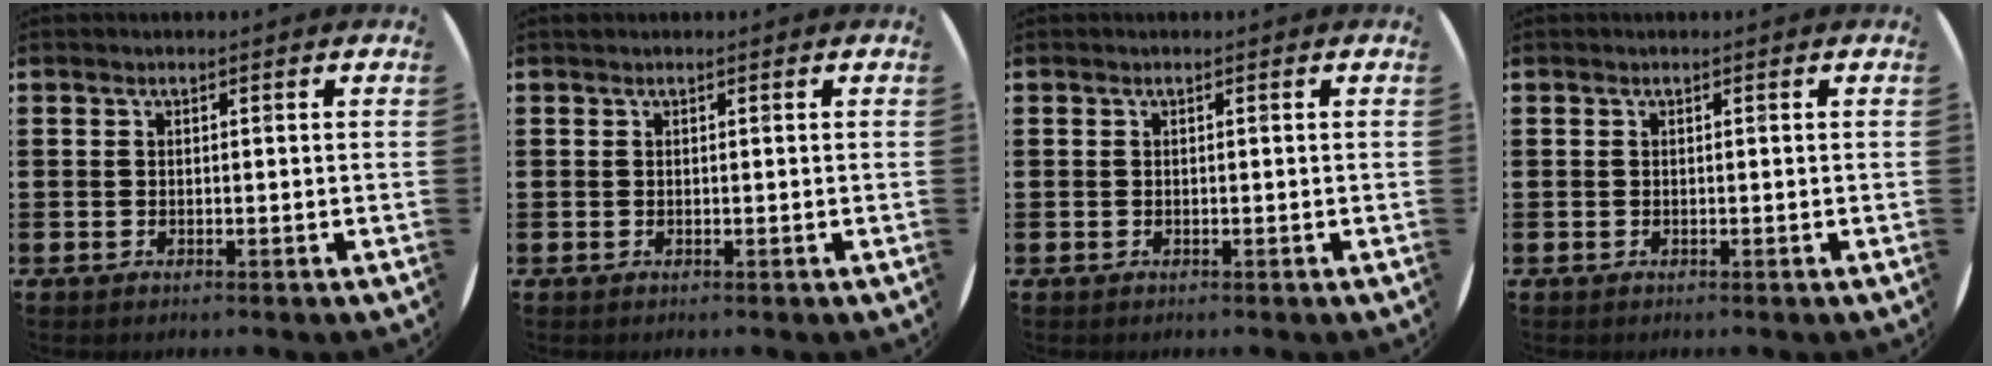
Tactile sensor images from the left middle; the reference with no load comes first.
{"total": 0.0}
{"total": 0.0}
{"total": 0.0}